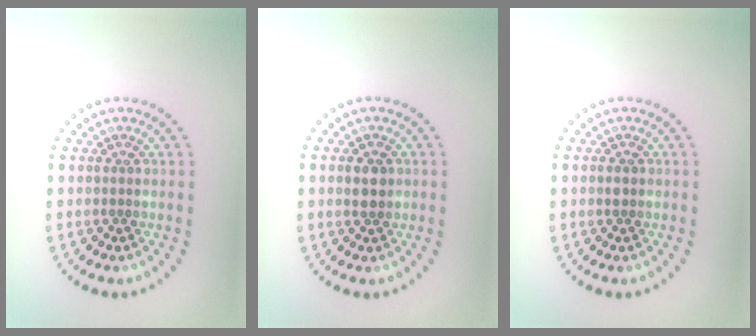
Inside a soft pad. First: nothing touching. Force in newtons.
{"total": 1.9, "press": 1.8, "slide": 0.4}
{"total": 1.1, "press": 1.1, "slide": 0.1}